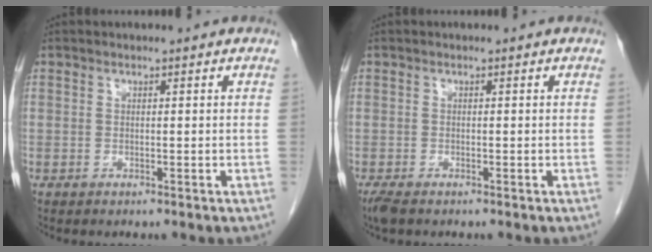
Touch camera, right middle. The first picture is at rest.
{"total": 2.6, "force": [-2.0, 0.9, 1.5], "torque": [-0.035, -0.010, -0.033]}